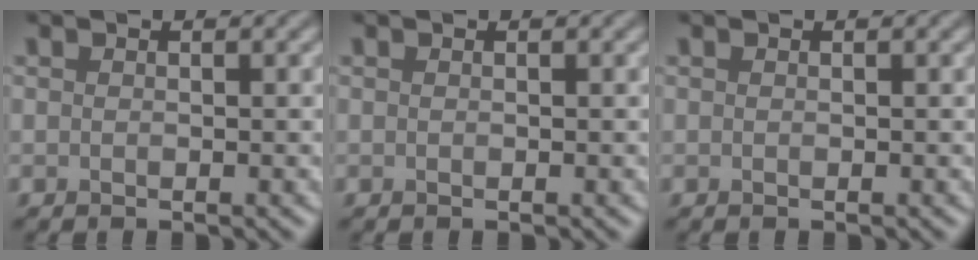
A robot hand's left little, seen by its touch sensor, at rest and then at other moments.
{"total": 0.0}
{"total": 0.0}